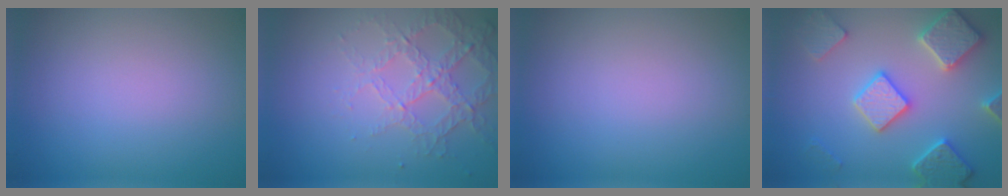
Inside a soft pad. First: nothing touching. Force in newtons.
{"total": 4.1, "press": 2.9, "slide": 3.0}
{"total": 0.0}
{"total": 5.1, "press": 4.9, "slide": 1.2}